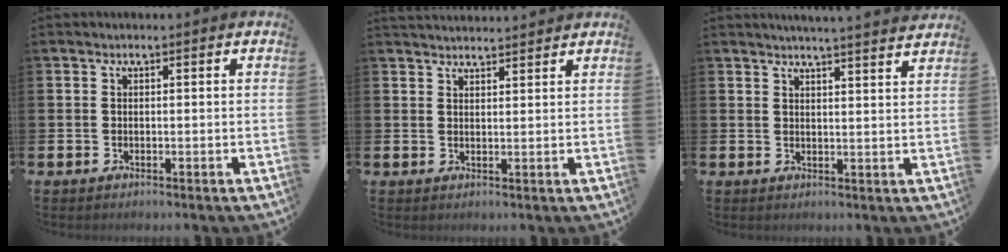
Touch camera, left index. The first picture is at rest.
{"total": 2.8, "force": [2.8, 0.3, 0.0], "torque": [0.008, -0.020, 0.048]}
{"total": 3.9, "force": [3.9, -0.7, 0.3], "torque": [0.002, -0.028, 0.065]}